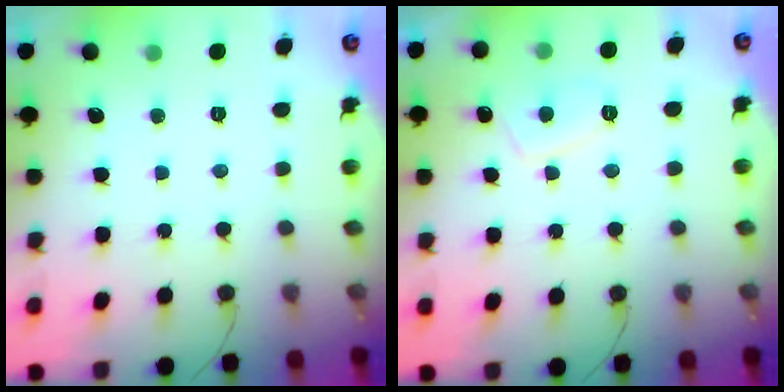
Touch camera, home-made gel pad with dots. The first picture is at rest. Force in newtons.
{"total": 3.6, "press": 3.5, "slide": 0.9}